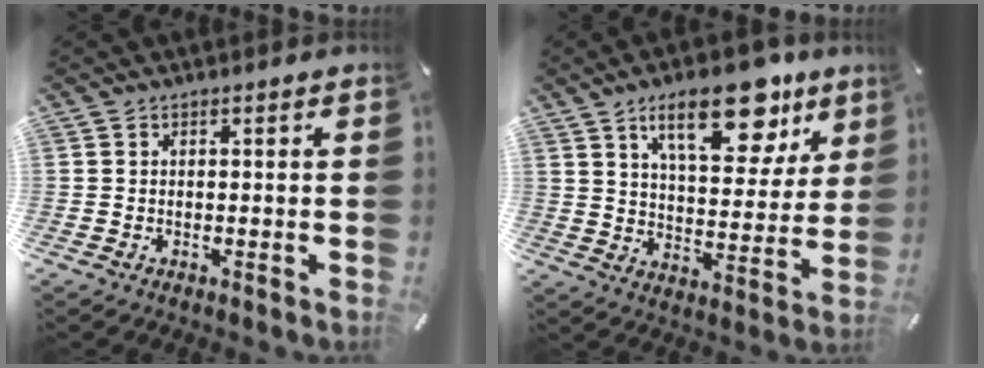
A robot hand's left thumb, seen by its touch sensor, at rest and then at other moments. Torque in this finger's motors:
{"motor_torque": [1.22, 0.46, 2.01, -0.76, 0.36]}